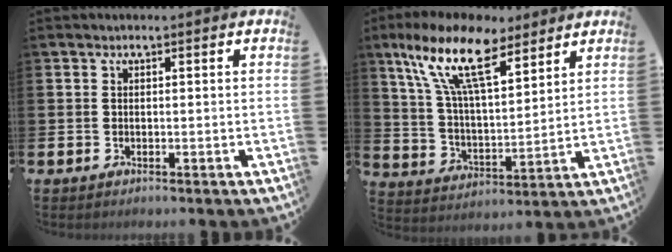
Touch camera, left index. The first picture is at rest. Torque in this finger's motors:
{"motor_torque": [2.01, -0.13, 1.05, 0.21]}